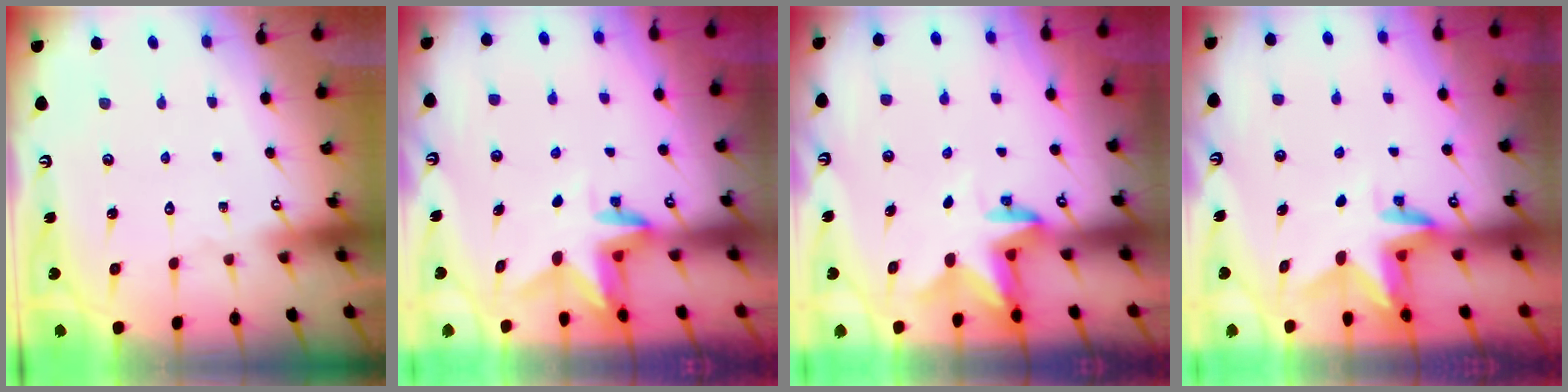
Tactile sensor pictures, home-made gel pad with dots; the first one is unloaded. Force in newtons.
{"total": 3.1, "press": 3.1, "slide": 0.3}
{"total": 2.8, "press": 2.7, "slide": 0.5}
{"total": 3.0, "press": 2.9, "slide": 0.2}